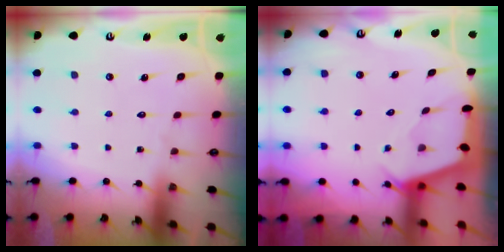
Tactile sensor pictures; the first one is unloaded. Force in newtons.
{"total": 2.4, "press": 2.4, "slide": 0.2}